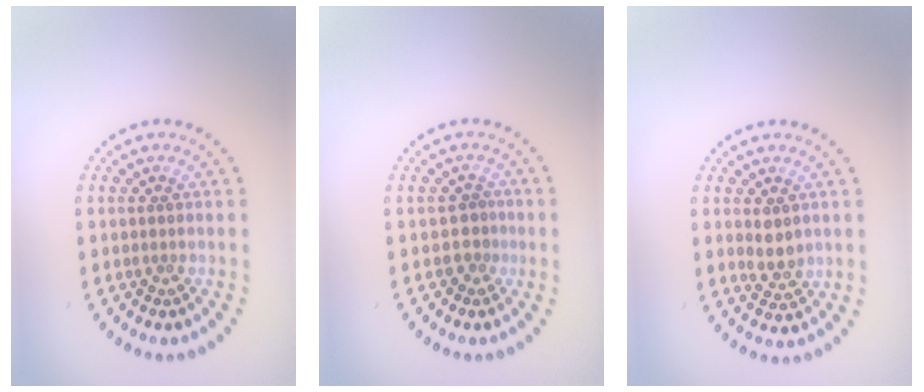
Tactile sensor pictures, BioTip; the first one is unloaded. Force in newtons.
{"total": 1.3, "press": 1.0, "slide": 0.8}
{"total": 1.9, "press": 1.8, "slide": 0.6}